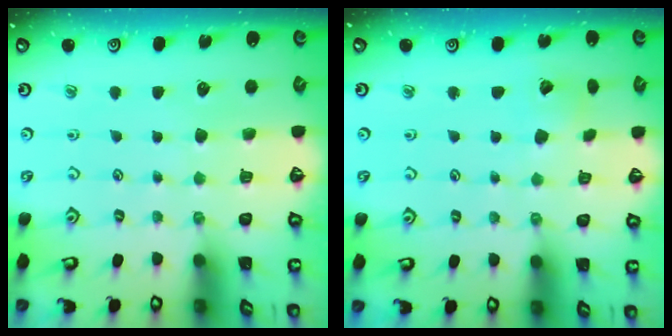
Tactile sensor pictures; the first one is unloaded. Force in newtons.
{"total": 5.4, "press": 5.4, "slide": 0.4}